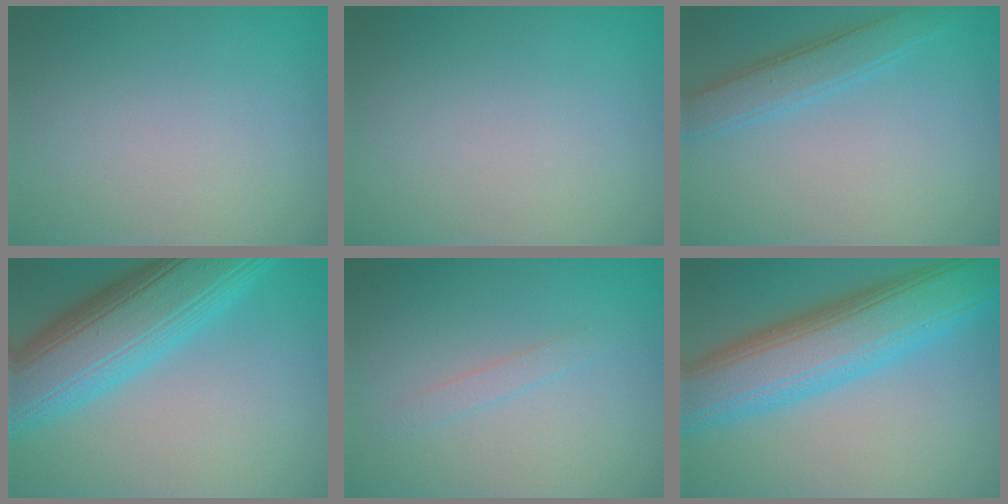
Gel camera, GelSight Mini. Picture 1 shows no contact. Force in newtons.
{"total": 0.0}
{"total": 3.0, "press": 3.0, "slide": 0.0}
{"total": 11.5, "press": 11.5, "slide": 0.4}
{"total": 1.1, "press": 1.1, "slide": 0.1}
{"total": 10.7, "press": 10.7, "slide": 0.3}